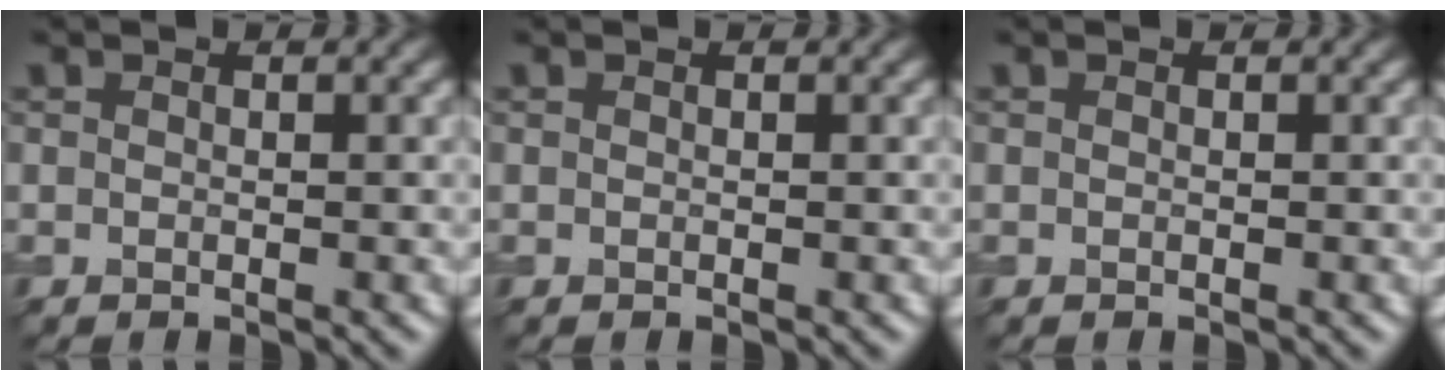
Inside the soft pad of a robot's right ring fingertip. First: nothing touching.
{"total": 0.0}
{"total": 0.0}